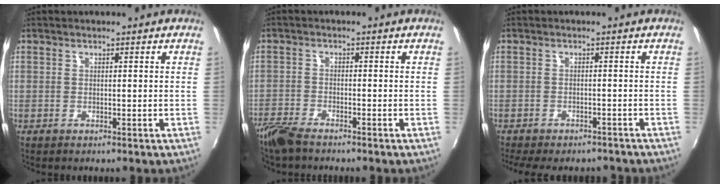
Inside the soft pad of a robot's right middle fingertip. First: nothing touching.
{"total": 6.0, "force": [-5.1, 1.5, 2.7], "torque": [-0.075, -0.020, -0.103]}
{"total": 10.5, "force": [-8.8, 3.5, 4.5], "torque": [-0.102, -0.021, -0.124]}